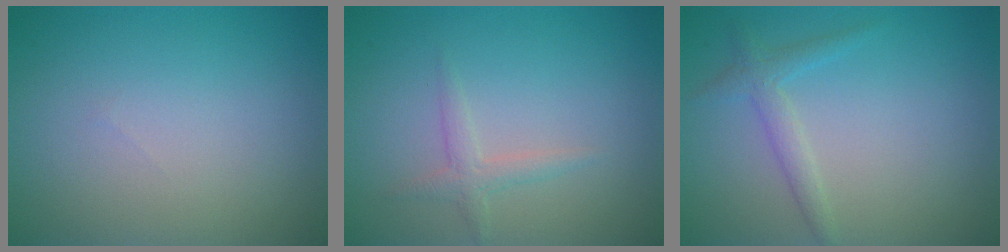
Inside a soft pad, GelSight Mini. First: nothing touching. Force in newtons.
{"total": 1.5, "press": 1.5, "slide": 0.0}
{"total": 1.9, "press": 1.9, "slide": 0.2}